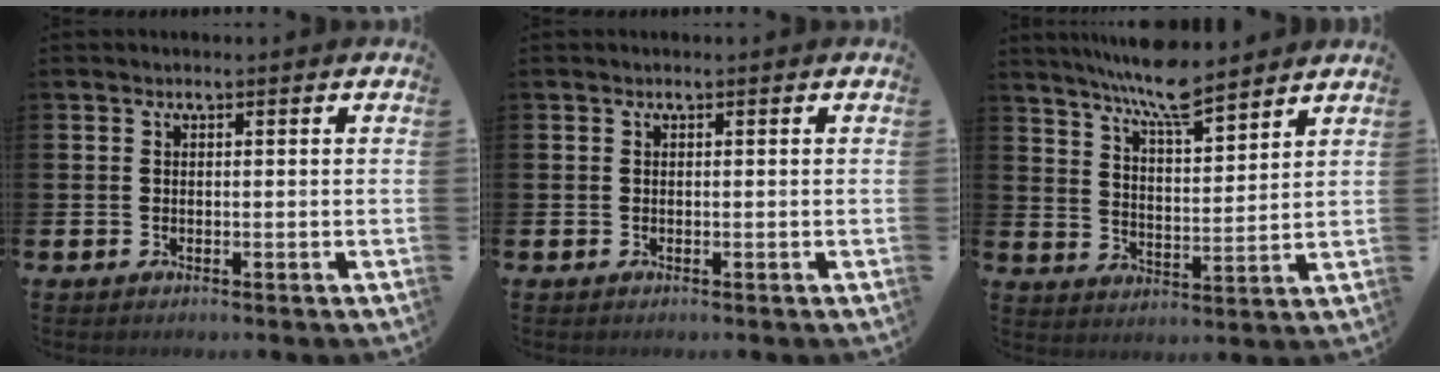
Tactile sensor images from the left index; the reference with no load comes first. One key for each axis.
{"total": 0.0}
{"total": 7.8, "fx": 7.2, "fy": 0.5, "fz": 2.7, "tx": -0.080, "ty": -0.040, "tz": 0.130}